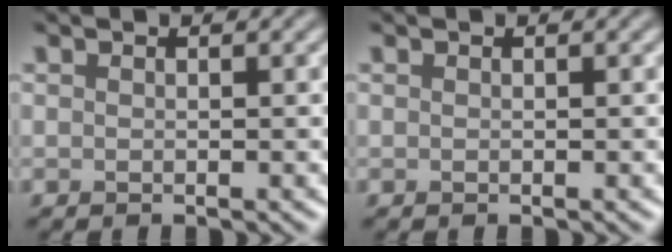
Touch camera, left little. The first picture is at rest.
{"total": 0.0}